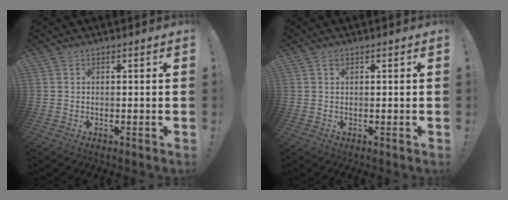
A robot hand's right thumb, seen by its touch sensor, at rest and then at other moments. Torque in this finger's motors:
{"motor_torque": [-0.05, -0.10, 0.31, -0.25, 0.00]}